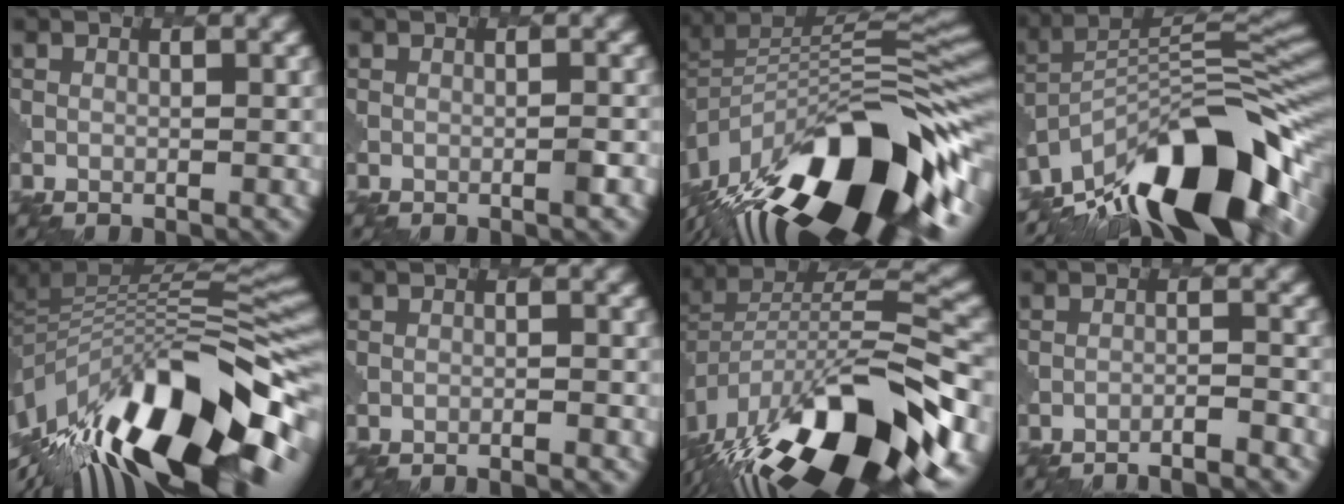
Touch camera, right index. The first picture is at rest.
{"total": 0.6, "force": [0.0, -0.1, 0.6], "torque": [-0.006, 0.006, -0.006]}
{"total": 16.3, "force": [-7.6, 7.0, 12.6], "torque": [-0.222, 0.013, -0.141]}
{"total": 15.3, "force": [-9.1, 6.0, 10.8], "torque": [-0.190, 0.028, -0.175]}
{"total": 16.2, "force": [-6.5, 7.4, 12.9], "torque": [-0.223, 0.006, -0.116]}
{"total": 1.9, "force": [-1.9, 0.1, 0.5], "torque": [0.001, 0.011, -0.030]}
{"total": 16.8, "force": [-9.2, 7.2, 12.0], "torque": [-0.218, -0.002, -0.150]}
{"total": 3.4, "force": [-3.2, 0.1, 1.2], "torque": [-0.013, 0.006, -0.051]}